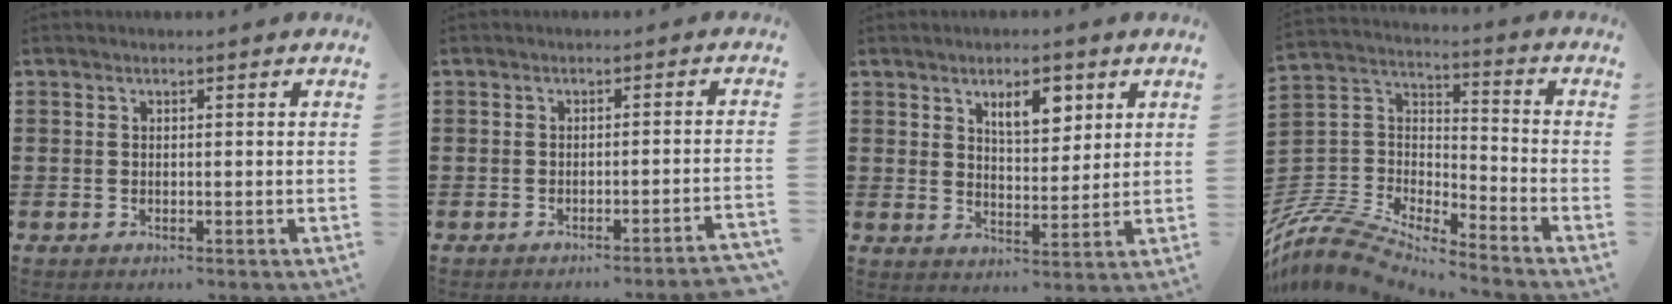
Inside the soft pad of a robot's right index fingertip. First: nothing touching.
{"total": 2.1, "force": [-1.8, -0.6, 1.0], "torque": [-0.017, -0.005, -0.037]}
{"total": 5.7, "force": [3.1, 2.5, 4.0], "torque": [-0.064, 0.001, 0.048]}
{"total": 8.4, "force": [-8.1, 1.1, 1.9], "torque": [-0.069, -0.011, -0.173]}